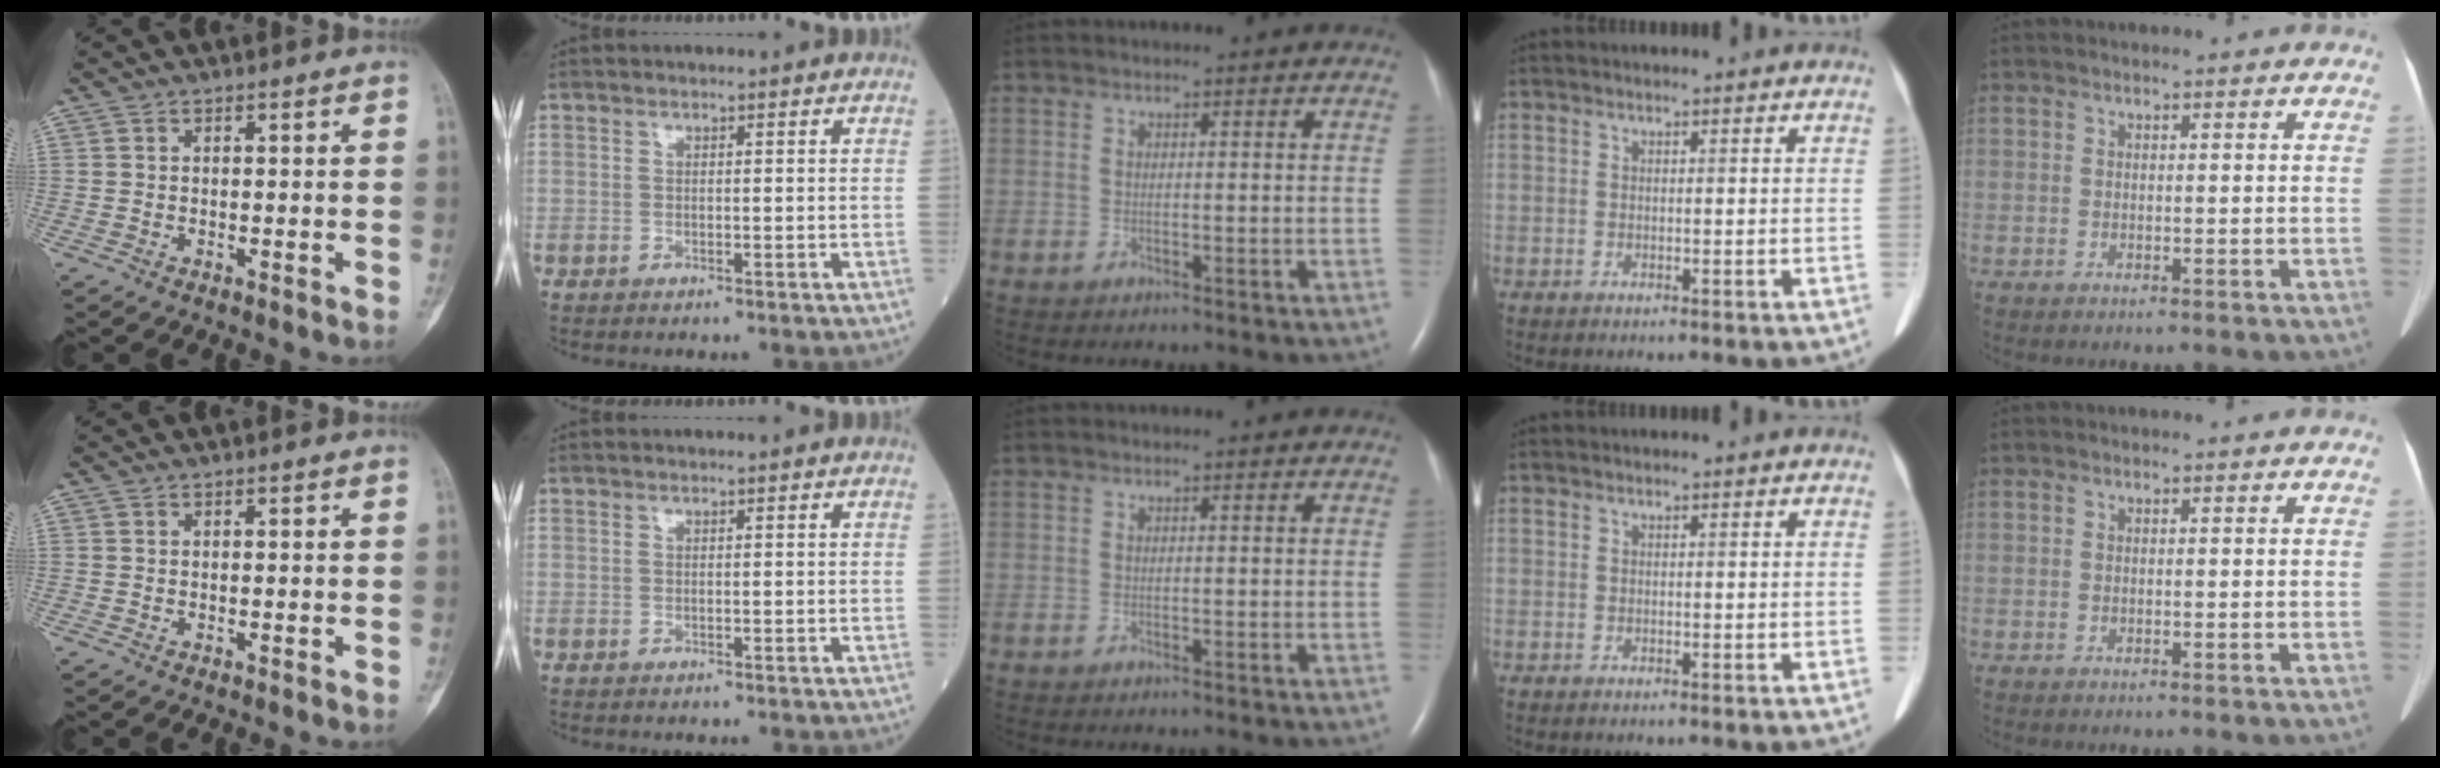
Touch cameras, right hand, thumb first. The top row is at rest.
{}